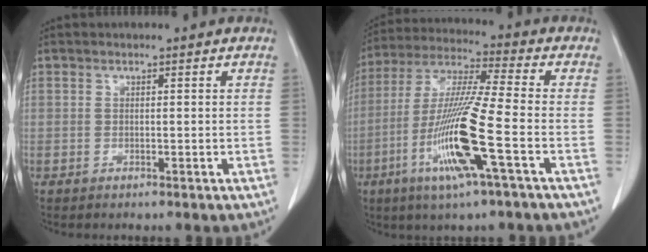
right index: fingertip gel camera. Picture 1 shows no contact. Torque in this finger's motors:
{"motor_torque": [2.14, 0.00, 0.52, 0.21]}